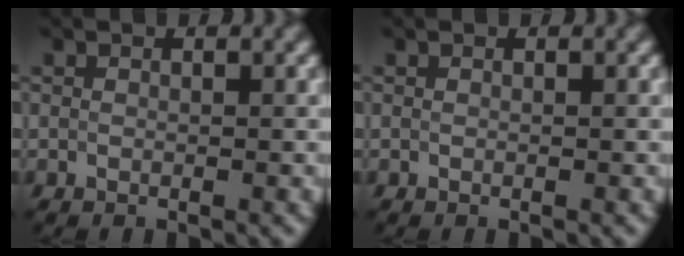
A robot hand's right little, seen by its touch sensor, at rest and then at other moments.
{"total": 0.0}